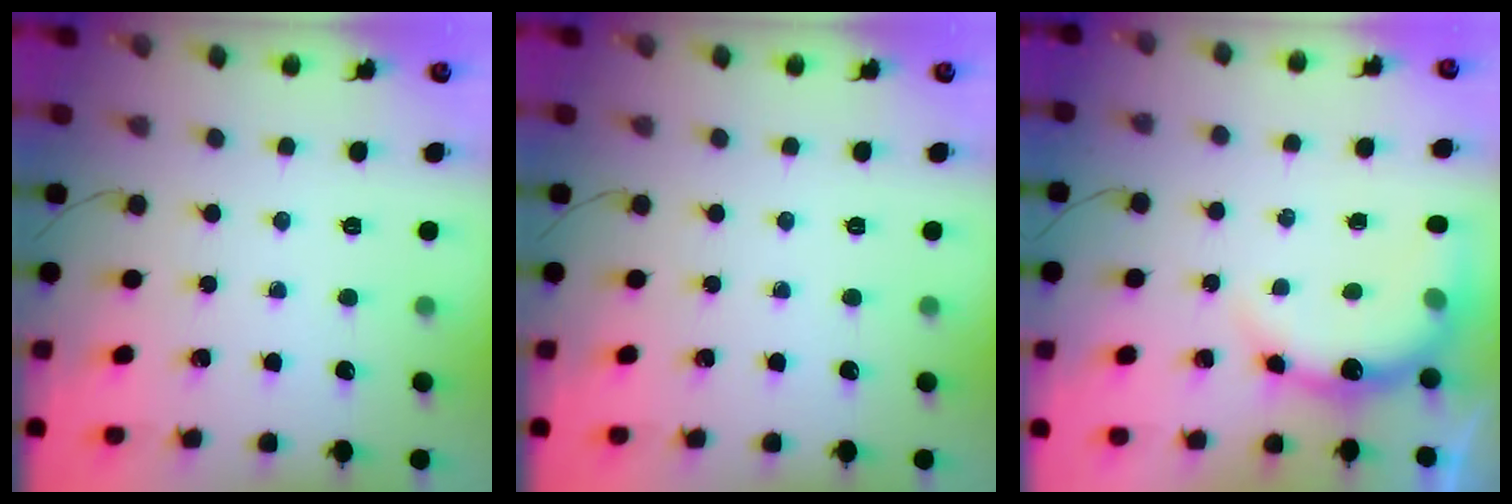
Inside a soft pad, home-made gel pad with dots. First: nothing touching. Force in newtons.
{"total": 0.0}
{"total": 8.2, "press": 8.1, "slide": 1.2}